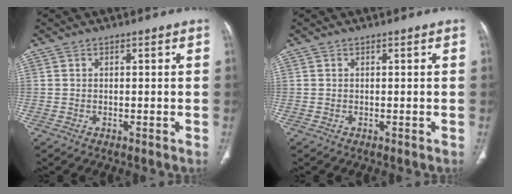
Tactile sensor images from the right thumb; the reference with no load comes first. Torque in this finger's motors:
{"motor_torque": [0.01, 0.00, 0.05, 0.02, 0.00]}